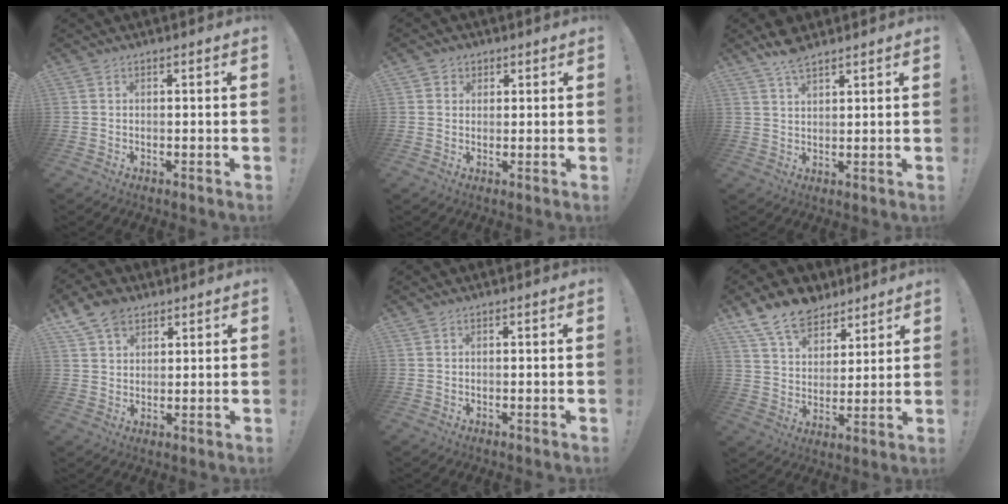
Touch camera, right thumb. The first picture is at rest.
{"total": 2.6, "force": [1.1, 2.3, 0.4], "torque": [0.001, -0.004, 0.018]}
{"total": 6.1, "force": [4.9, 2.0, 3.2], "torque": [-0.060, -0.024, 0.090]}
{"total": 8.5, "force": [5.6, 5.4, 3.2], "torque": [-0.061, -0.023, 0.112]}
{"total": 0.0}
{"total": 13.5, "force": [10.1, 7.7, 4.5], "torque": [-0.085, -0.069, 0.194]}